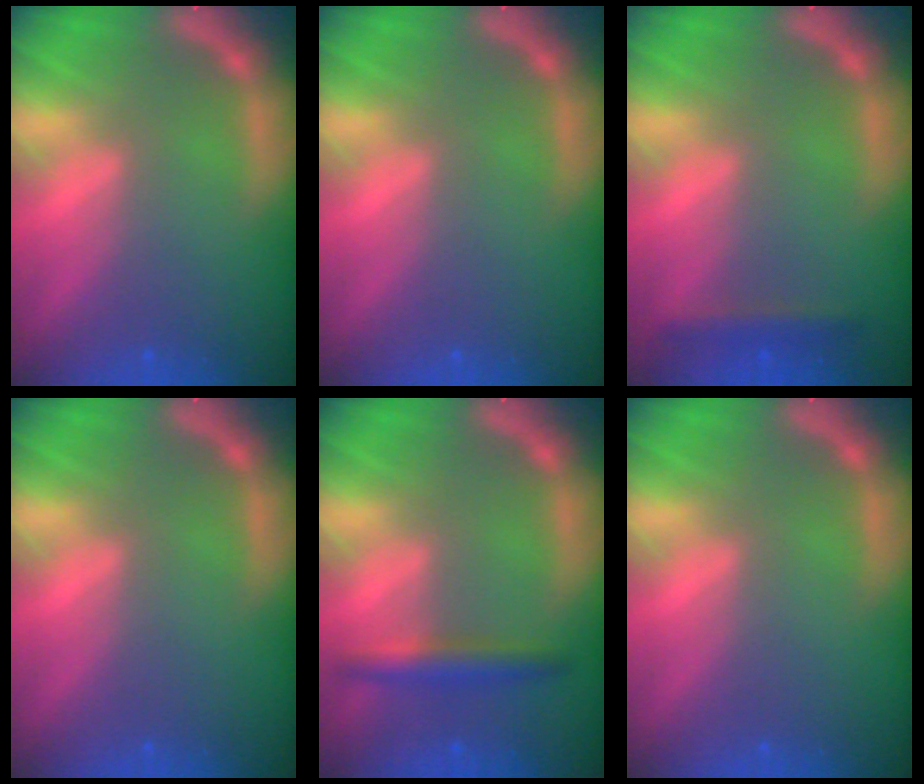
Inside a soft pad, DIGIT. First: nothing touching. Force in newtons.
{"total": 0.0}
{"total": 1.9}
{"total": 0.0}
{"total": 3.0}
{"total": 0.0}